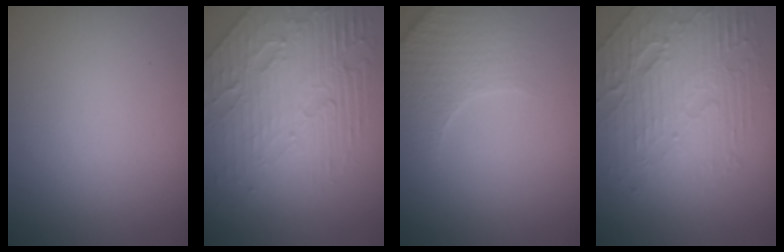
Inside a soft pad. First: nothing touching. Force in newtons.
{"total": 8.4, "press": 5.7, "slide": 6.2}
{"total": 3.7, "press": 3.6, "slide": 1.0}
{"total": 6.7, "press": 4.9, "slide": 4.5}